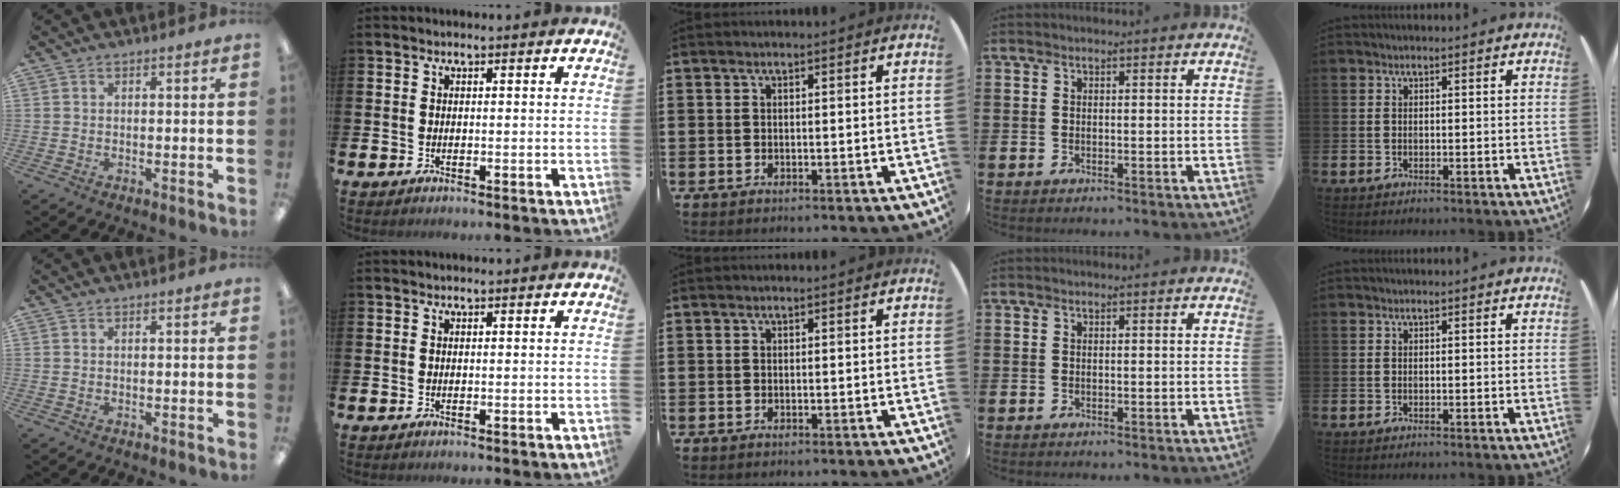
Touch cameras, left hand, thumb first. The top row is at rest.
{}